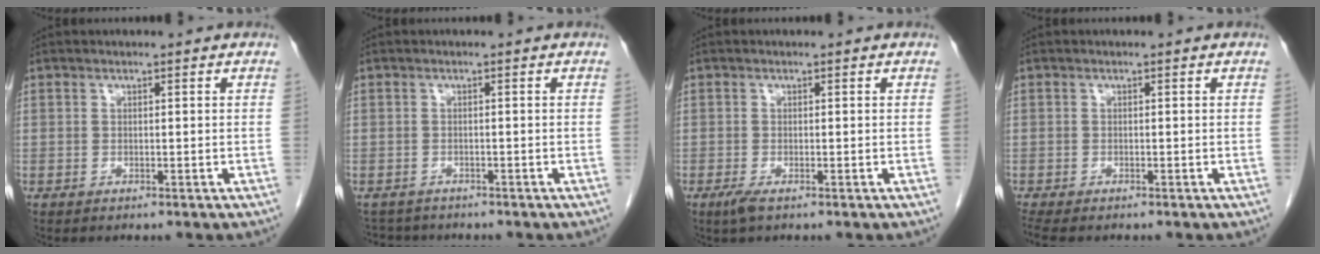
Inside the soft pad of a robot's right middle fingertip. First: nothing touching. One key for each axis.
{"total": 3.3, "fx": -3.1, "fy": 1.1, "fz": -0.1, "tx": 0.002, "ty": -0.006, "tz": -0.049}
{"total": 1.8, "fx": -1.1, "fy": 0.4, "fz": 1.4, "tx": -0.035, "ty": -0.006, "tz": -0.022}
{"total": 3.0, "fx": -2.5, "fy": 0.7, "fz": 1.5, "tx": -0.026, "ty": -0.010, "tz": -0.042}